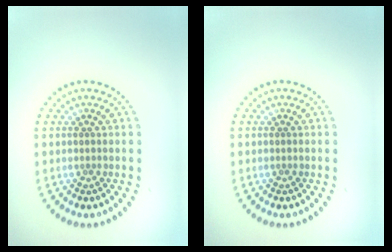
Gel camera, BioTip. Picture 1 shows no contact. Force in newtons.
{"total": 0.0}